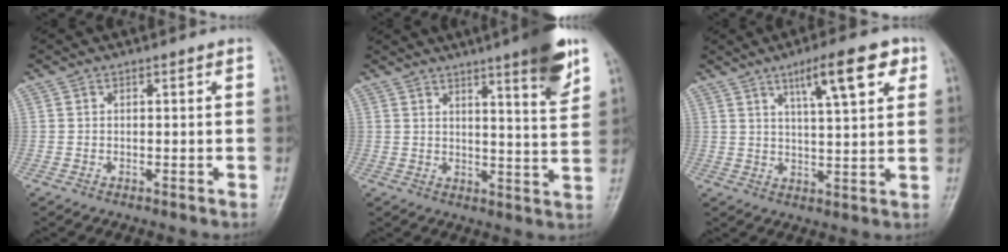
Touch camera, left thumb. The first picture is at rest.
{"total": 11.0, "force": [6.7, 1.1, 8.6], "torque": [-0.104, -0.039, 0.090]}
{"total": 10.8, "force": [5.6, 2.7, 8.9], "torque": [-0.121, -0.017, 0.085]}